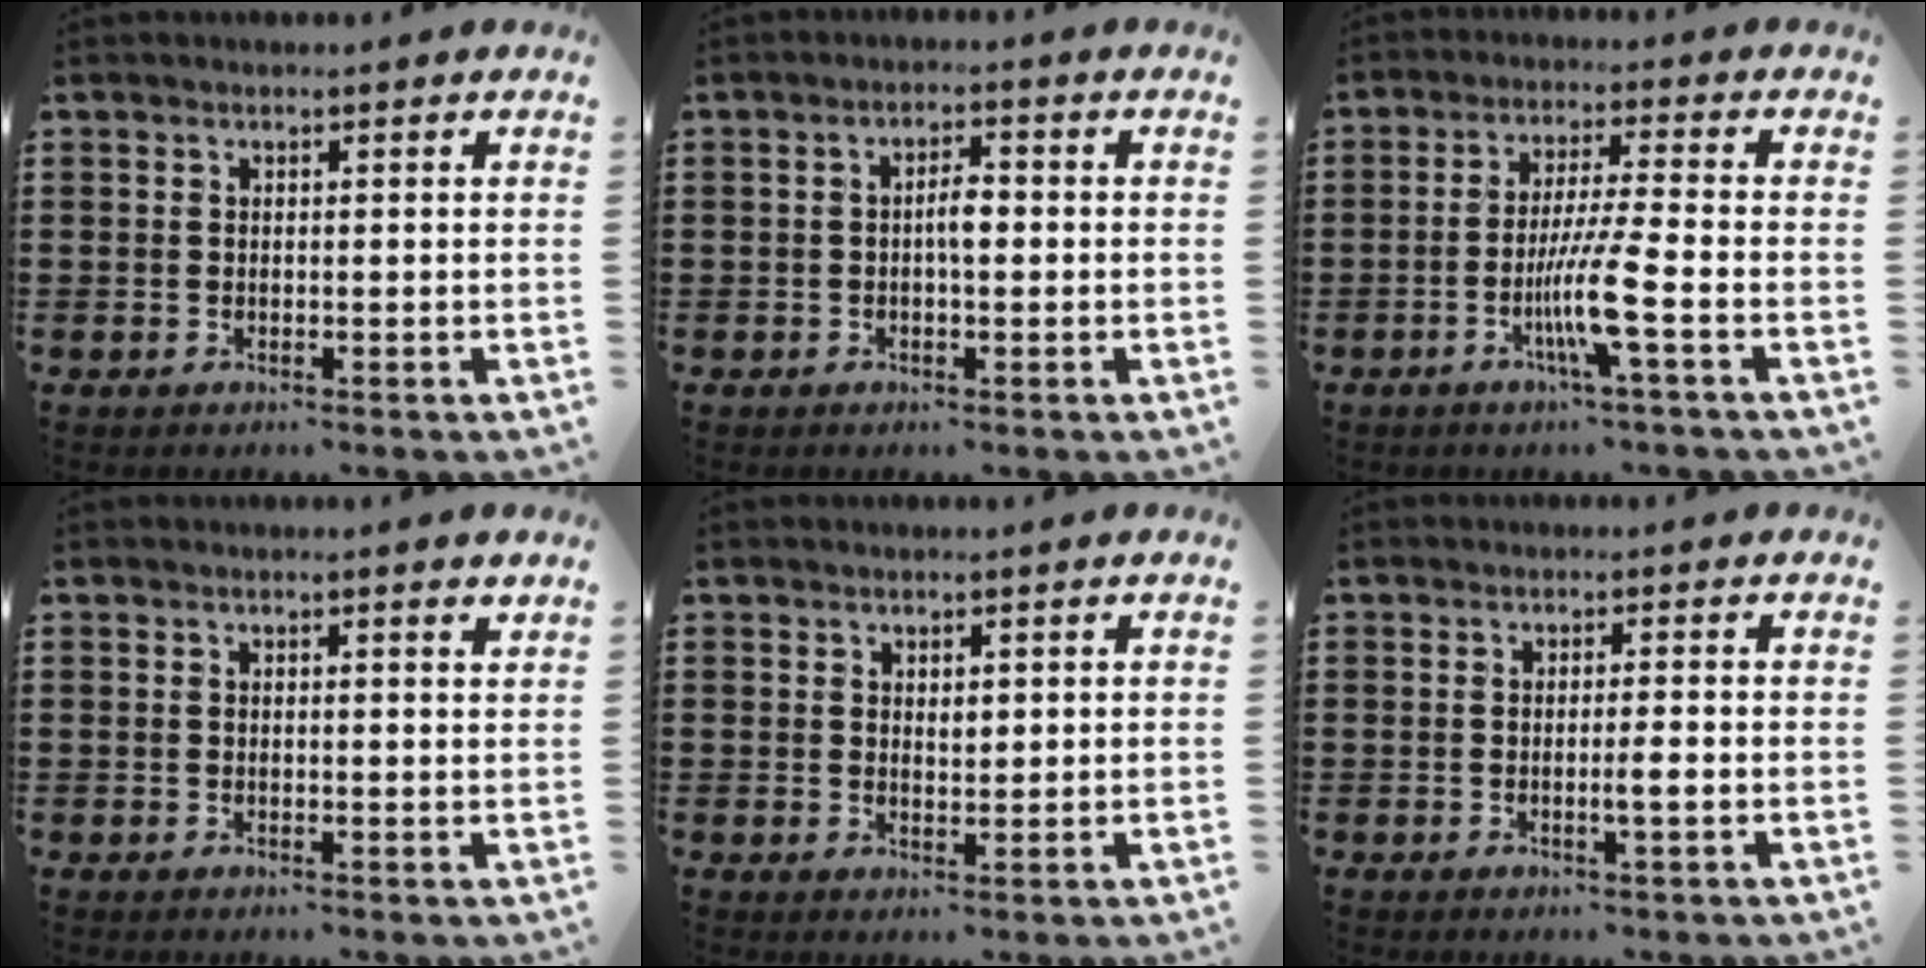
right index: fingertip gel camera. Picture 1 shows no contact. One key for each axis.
{"total": 2.9, "fx": -0.3, "fy": 1.0, "fz": 2.7, "tx": -0.050, "ty": 0.003, "tz": -0.006}
{"total": 7.7, "fx": -3.0, "fy": -0.3, "fz": 7.1, "tx": -0.138, "ty": -0.018, "tz": -0.057}
{"total": 0.8, "fx": 0.4, "fy": 0.0, "fz": 0.6, "tx": -0.013, "ty": 0.000, "tz": 0.008}
{"total": 1.3, "fx": 0.8, "fy": 0.7, "fz": 0.8, "tx": -0.008, "ty": 0.001, "tz": 0.012}
{"total": 2.2, "fx": -0.6, "fy": -0.1, "fz": 2.1, "tx": -0.034, "ty": -0.003, "tz": -0.012}